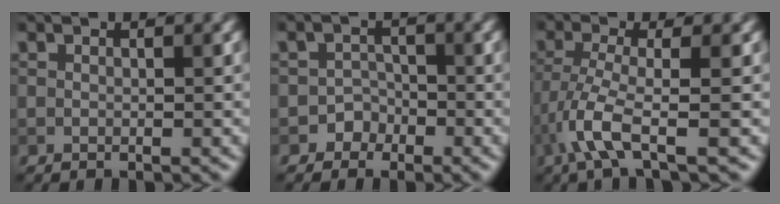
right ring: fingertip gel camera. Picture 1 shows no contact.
{"total": 1.9, "force": [-1.1, 1.5, -0.1], "torque": [0.019, 0.013, -0.023]}
{"total": 4.3, "force": [-2.2, 0.6, 3.6], "torque": [-0.082, -0.006, -0.053]}